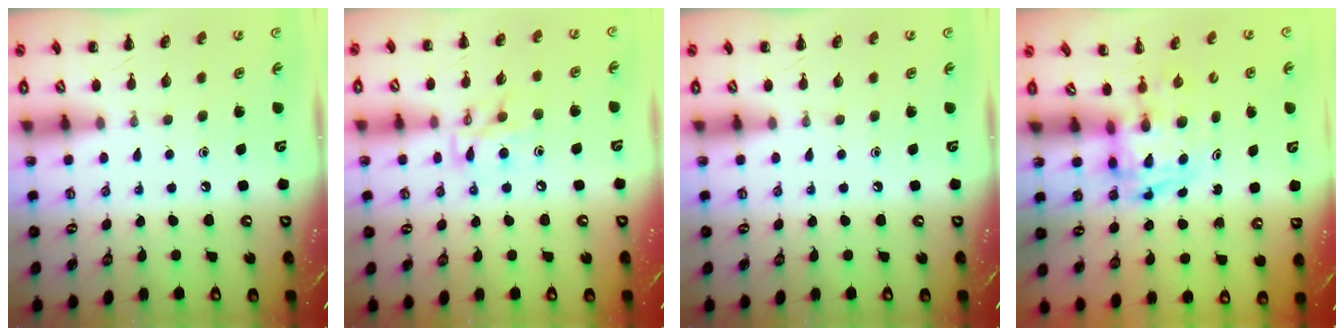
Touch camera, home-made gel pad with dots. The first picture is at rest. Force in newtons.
{"total": 10.2, "press": 10.2, "slide": 0.8}
{"total": 0.0}
{"total": 2.7, "press": 2.6, "slide": 0.5}